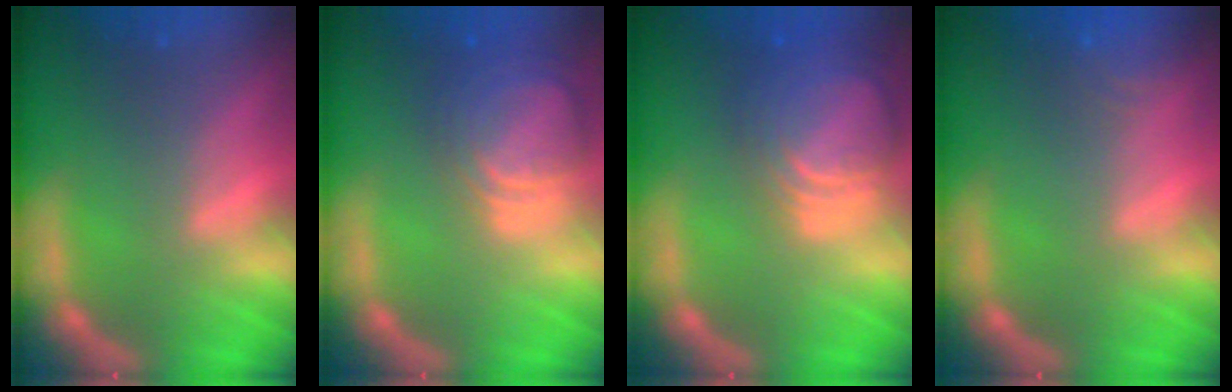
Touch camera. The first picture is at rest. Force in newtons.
{"total": 6.5}
{"total": 8.5}
{"total": 2.4}